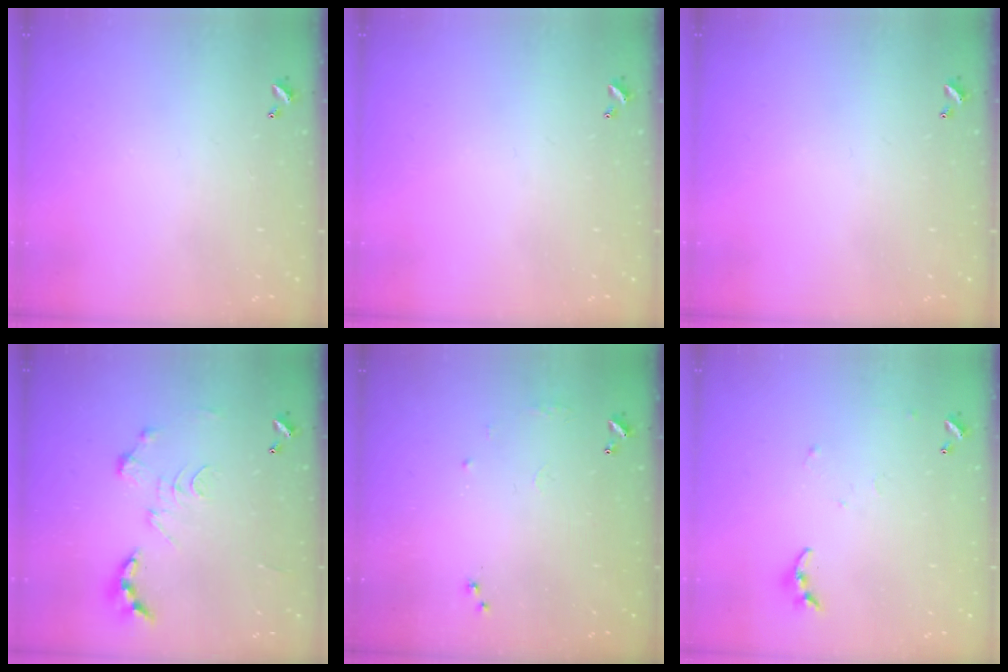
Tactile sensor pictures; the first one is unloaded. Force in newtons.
{"total": 0.0}
{"total": 0.0}
{"total": 0.0}
{"total": 6.4, "press": 6.3, "slide": 1.0}
{"total": 4.1, "press": 4.1, "slide": 0.4}